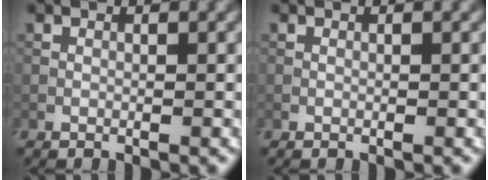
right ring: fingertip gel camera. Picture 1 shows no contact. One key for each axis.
{"total": 0.0}